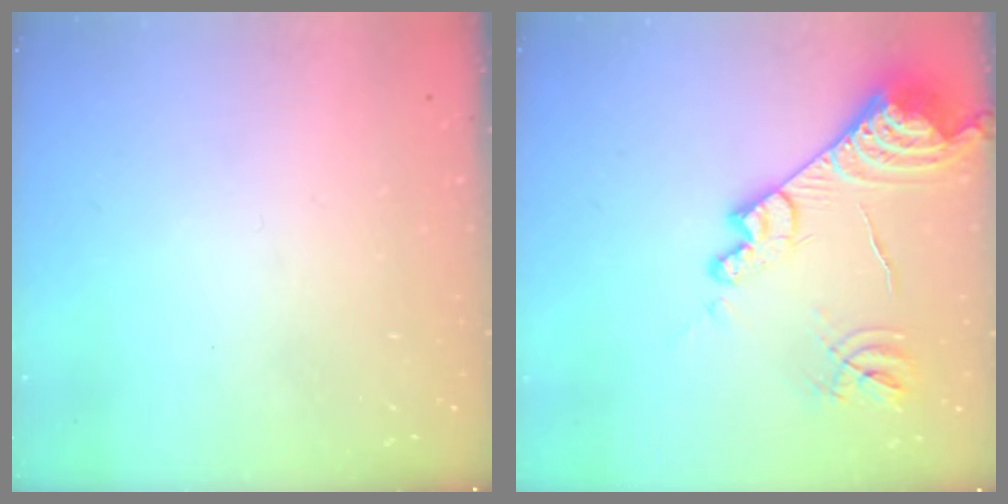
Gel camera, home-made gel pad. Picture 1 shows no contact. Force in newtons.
{"total": 21.3, "press": 21.2, "slide": 2.2}